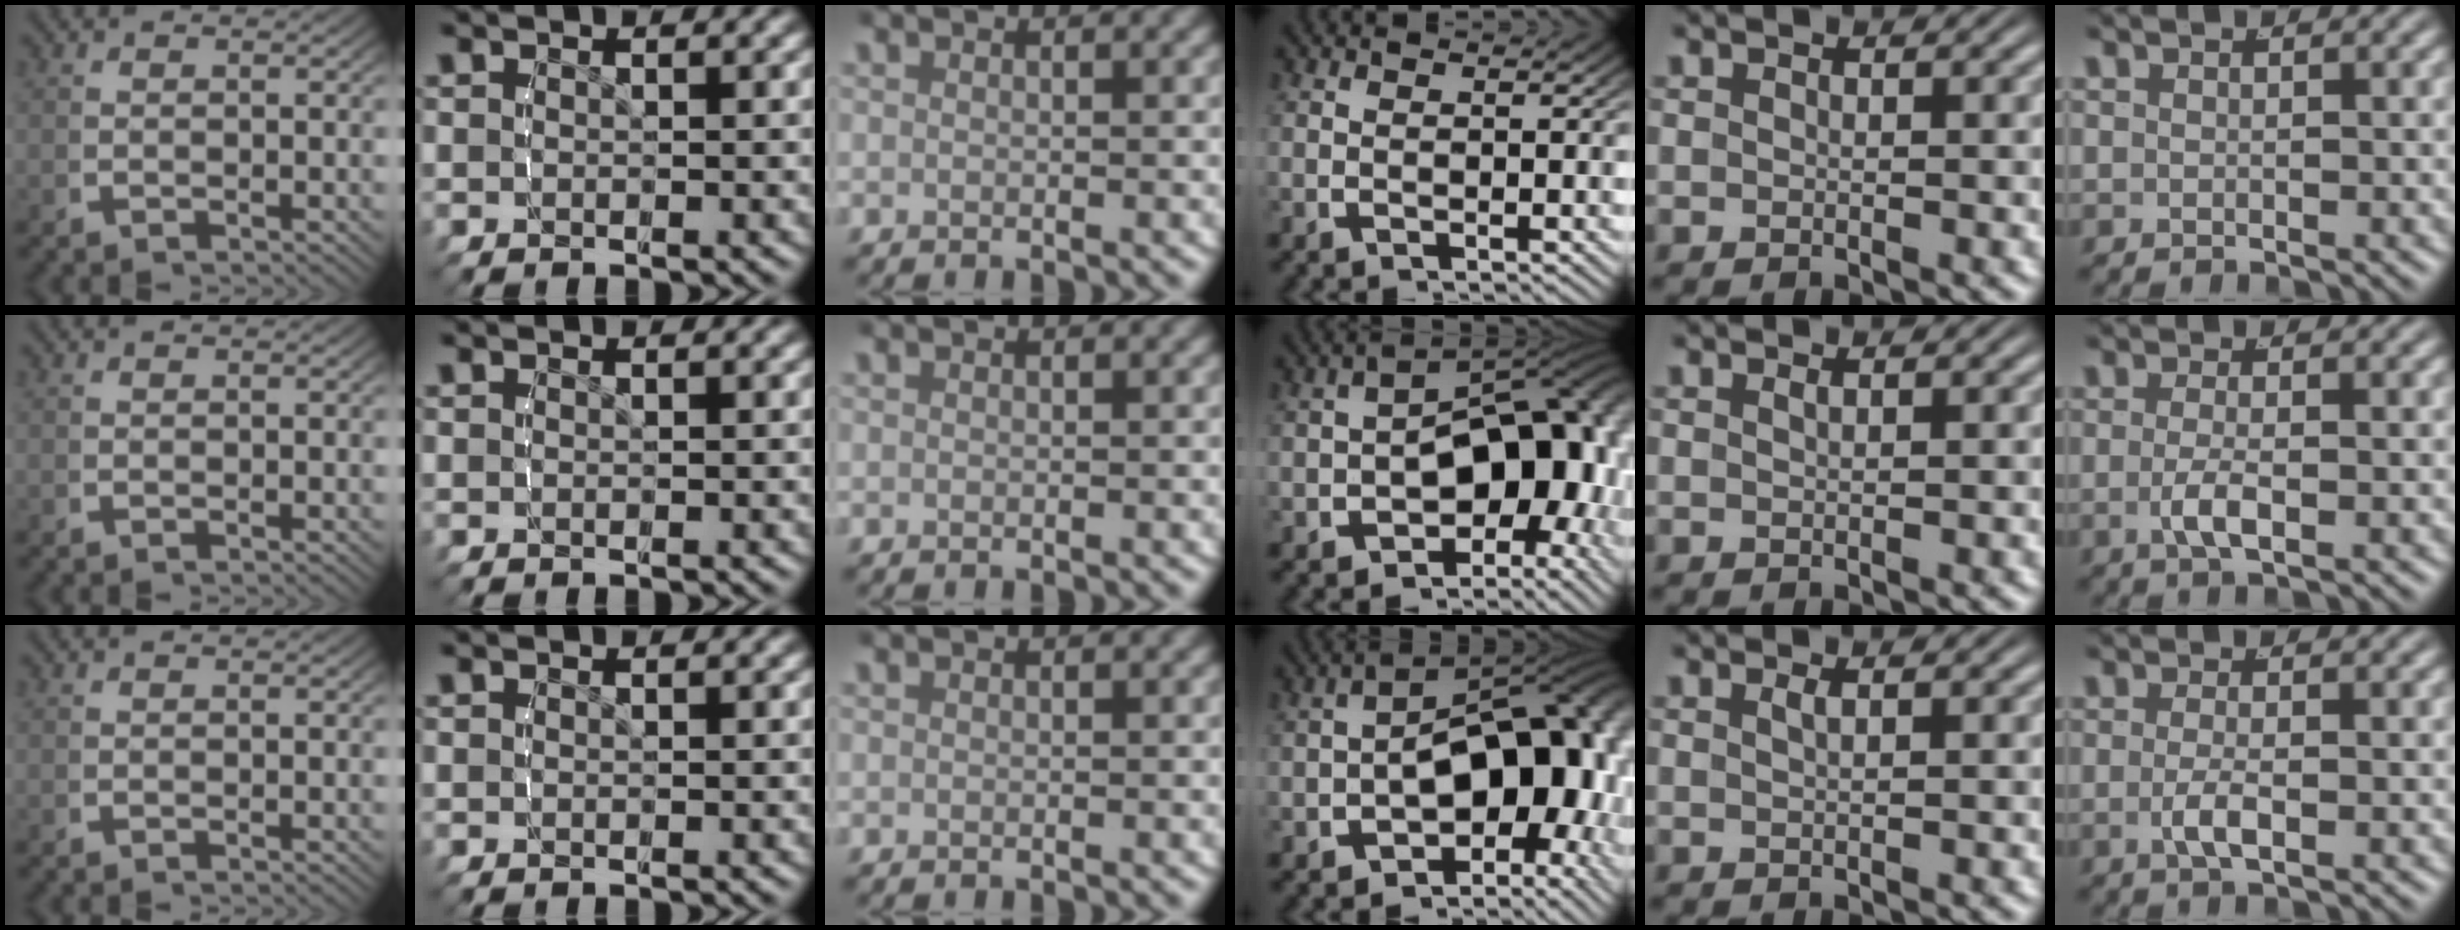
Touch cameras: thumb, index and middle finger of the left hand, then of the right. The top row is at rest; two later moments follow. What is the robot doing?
{"motion": "lift_and_place", "object": "glue stick"}